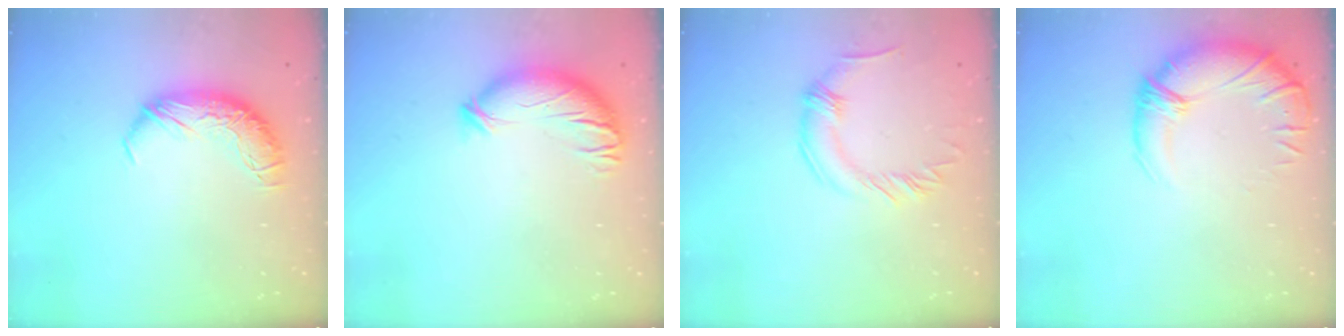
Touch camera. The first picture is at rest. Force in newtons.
{"total": 3.8, "press": 3.0, "slide": 2.2}
{"total": 0.0}
{"total": 2.8, "press": 0.1, "slide": 2.8}